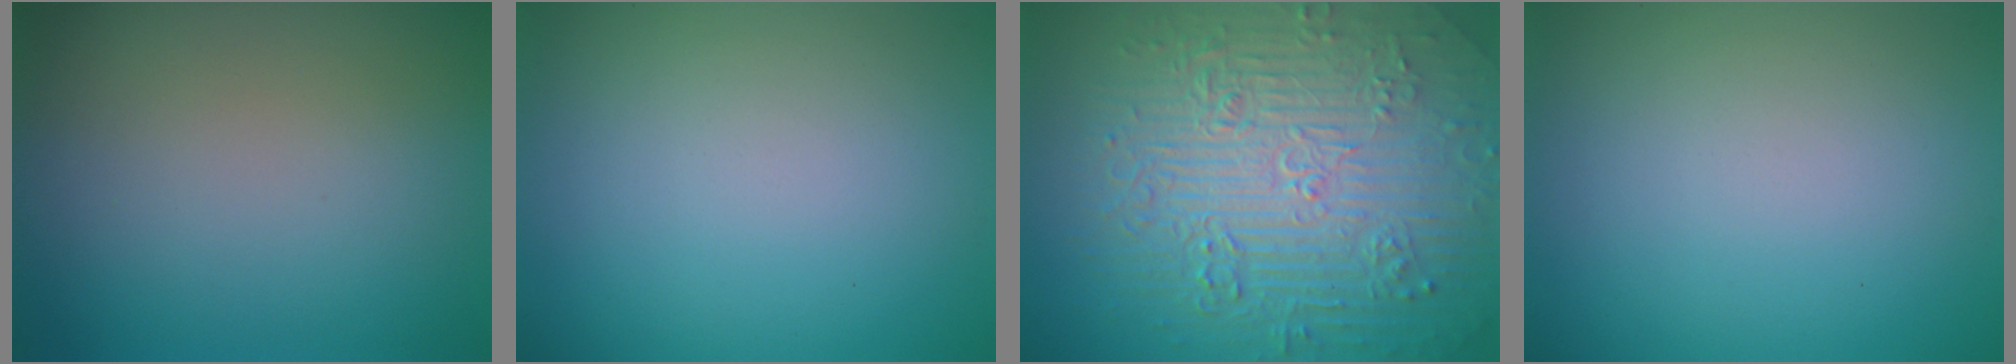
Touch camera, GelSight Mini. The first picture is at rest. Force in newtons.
{"total": 0.0}
{"total": 11.0, "press": 7.5, "slide": 8.1}
{"total": 0.0}